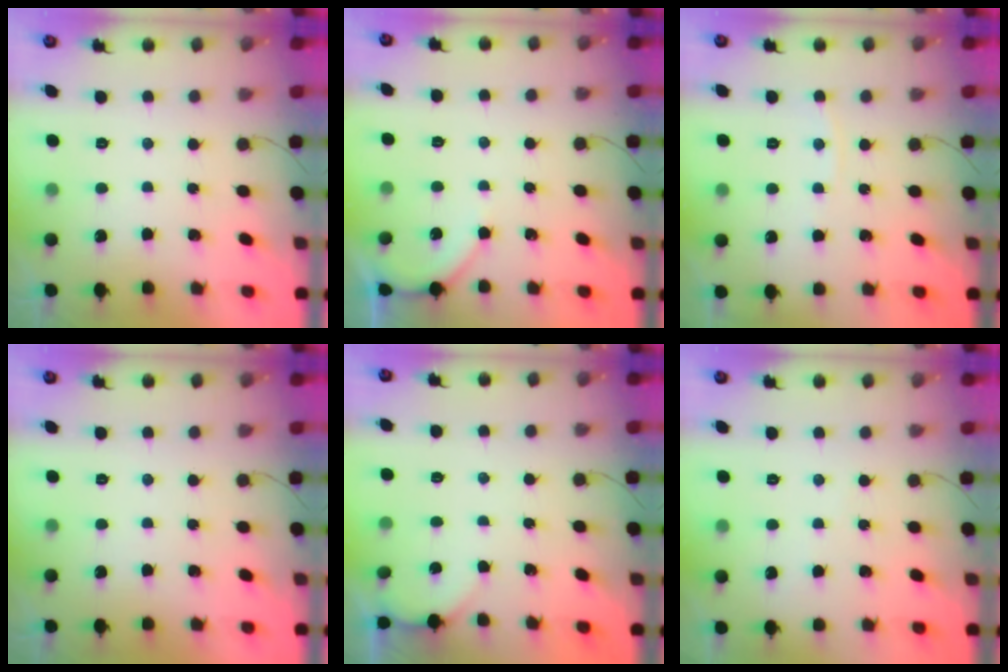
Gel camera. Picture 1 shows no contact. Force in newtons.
{"total": 4.0, "press": 3.9, "slide": 0.7}
{"total": 2.7, "press": 2.7, "slide": 0.3}
{"total": 0.0}
{"total": 1.0, "press": 1.0, "slide": 0.1}
{"total": 3.0, "press": 3.0, "slide": 0.4}